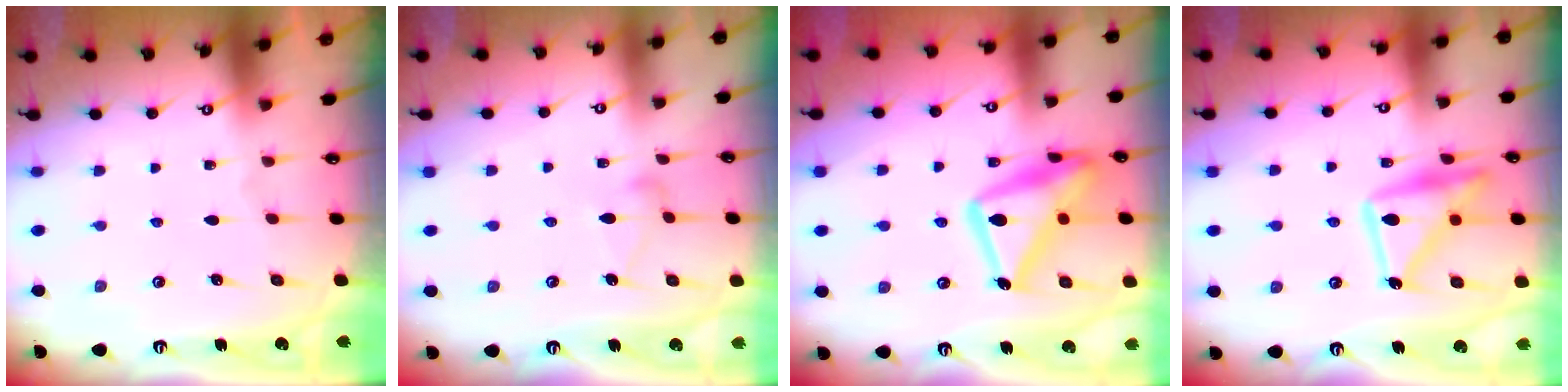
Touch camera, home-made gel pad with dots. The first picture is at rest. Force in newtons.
{"total": 7.7, "press": 7.7, "slide": 0.4}
{"total": 20.4, "press": 20.4, "slide": 1.5}
{"total": 17.1, "press": 17.1, "slide": 1.2}